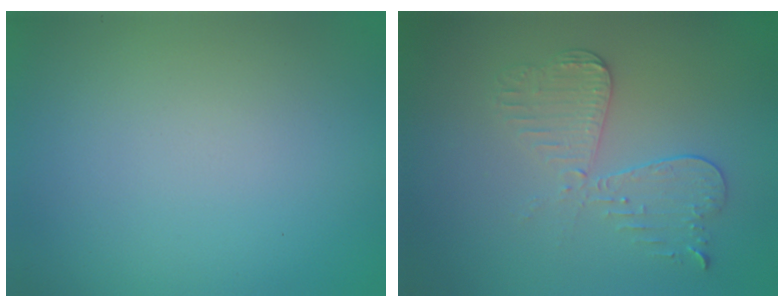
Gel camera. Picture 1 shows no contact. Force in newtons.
{"total": 3.7, "press": 3.1, "slide": 1.9}